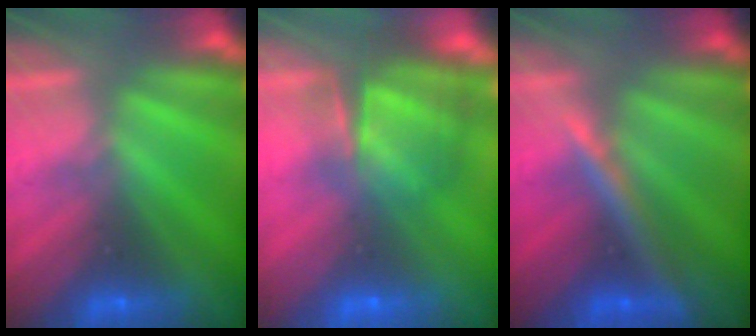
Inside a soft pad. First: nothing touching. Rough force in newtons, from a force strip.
{"total": 7.5}
{"total": 2.4}